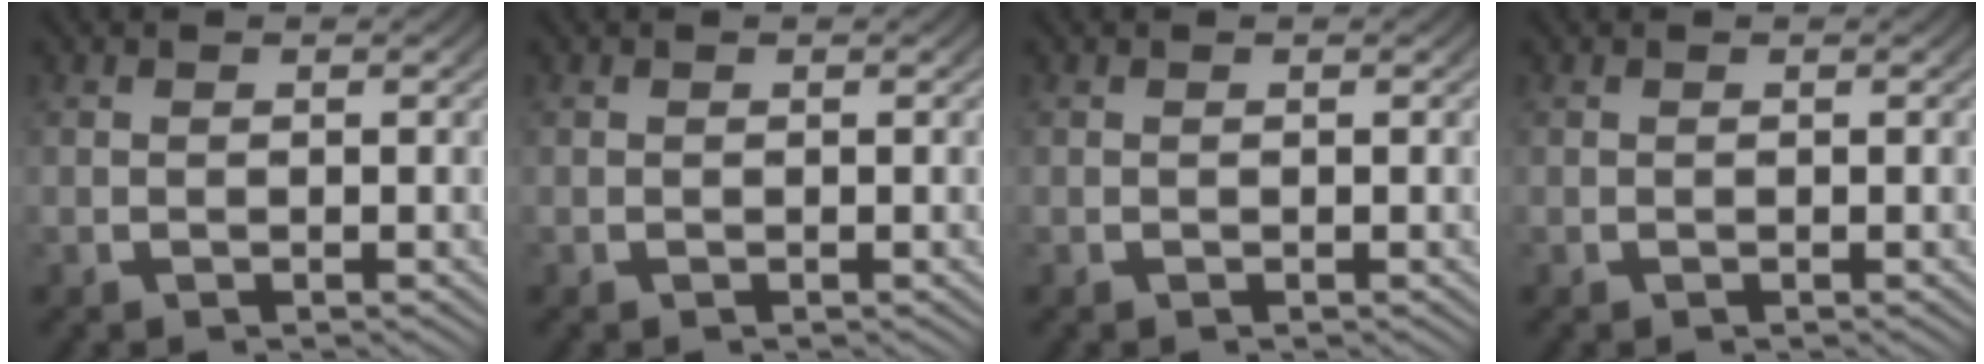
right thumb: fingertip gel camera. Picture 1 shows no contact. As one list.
[{"total": 0.0}, {"total": 0.0}, {"total": 0.0}]